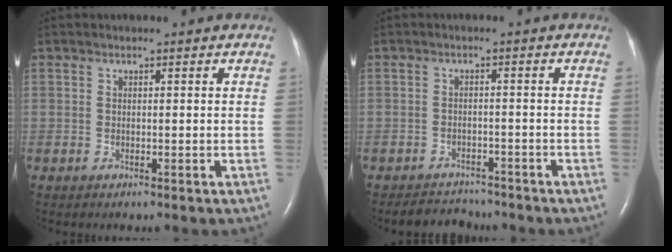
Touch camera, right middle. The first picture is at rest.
{"total": 4.1, "force": [-3.9, 1.3, -0.2], "torque": [-0.004, -0.003, -0.060]}